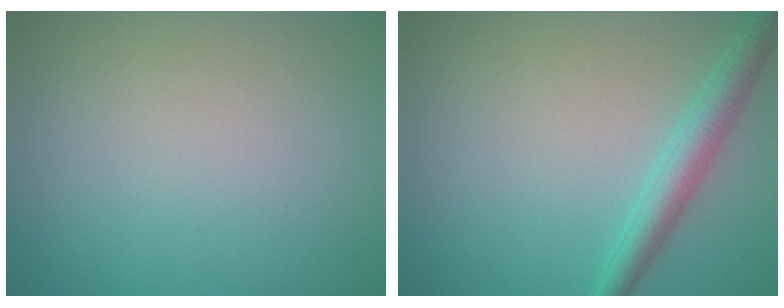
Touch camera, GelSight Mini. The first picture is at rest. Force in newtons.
{"total": 3.3, "press": 3.3, "slide": 0.1}